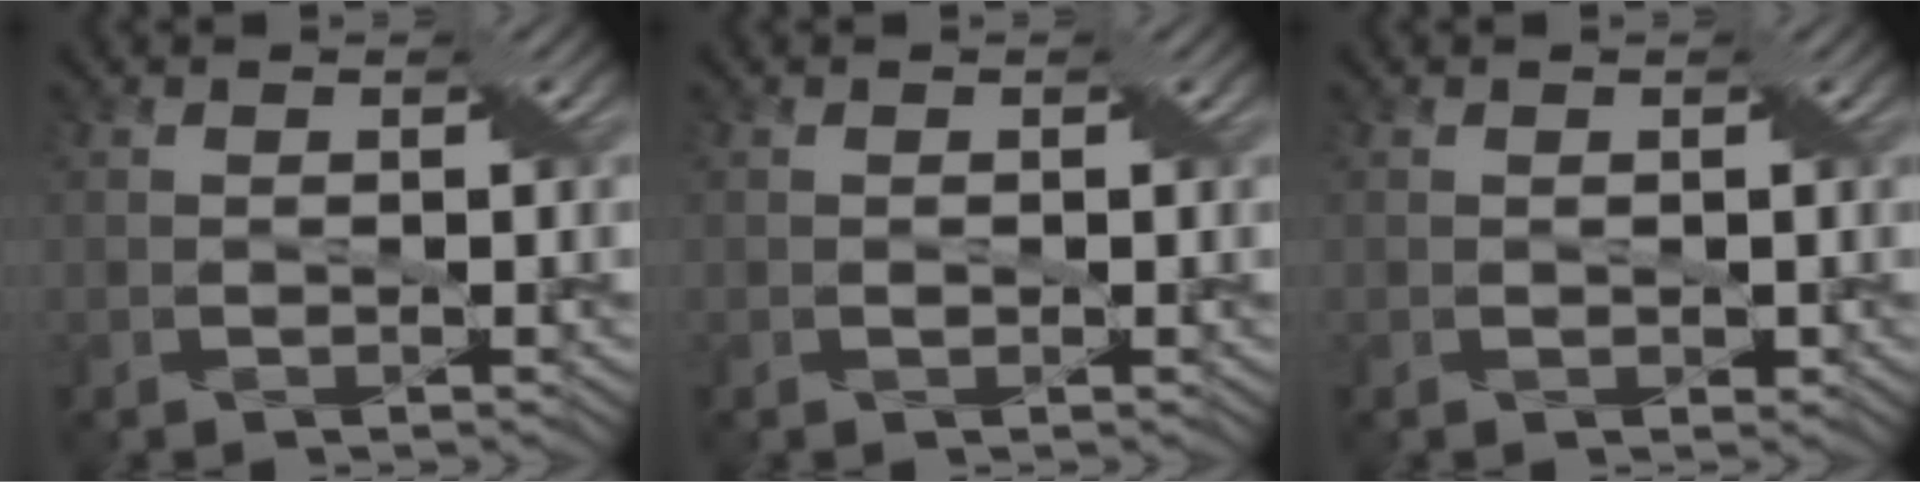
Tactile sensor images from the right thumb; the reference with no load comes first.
{"total": 0.5, "force": [0.0, 0.5, 0.2], "torque": [-0.004, -0.002, -0.002]}
{"total": 0.6, "force": [0.1, 0.6, 0.2], "torque": [-0.006, -0.003, 0.004]}